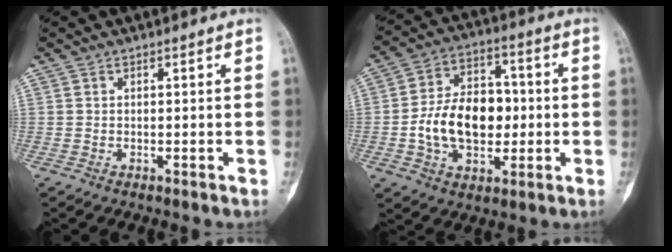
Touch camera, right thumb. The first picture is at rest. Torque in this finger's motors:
{"motor_torque": [1.66, 1.62, 0.48, -0.37, 0.13]}